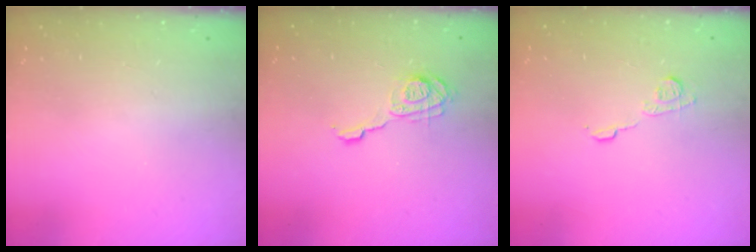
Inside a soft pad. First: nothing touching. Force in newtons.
{"total": 9.6, "press": 9.6, "slide": 0.5}
{"total": 7.0, "press": 7.0, "slide": 0.4}